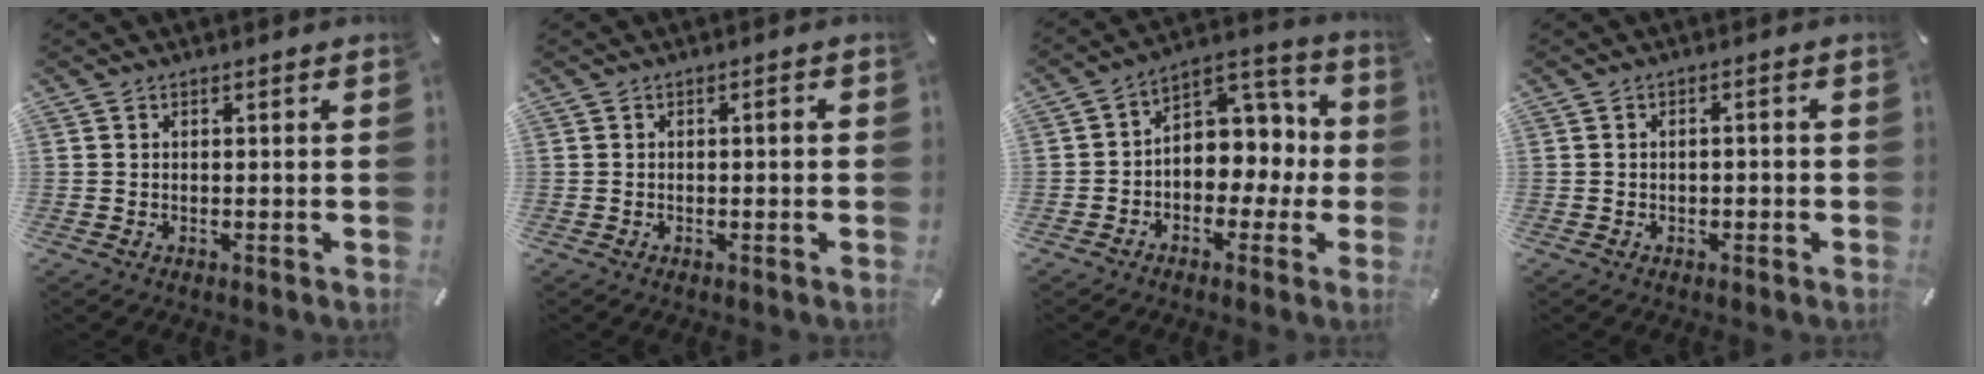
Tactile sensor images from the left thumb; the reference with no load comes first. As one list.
[{"total": 1.5, "force": [-0.5, 0.5, 1.3], "torque": [-0.023, 0.002, -0.009]}, {"total": 8.6, "force": [-0.2, 7.7, 3.7], "torque": [-0.044, -0.010, 0.000]}, {"total": 1.7, "force": [-0.9, 1.0, 1.0], "torque": [-0.019, 0.007, -0.019]}]